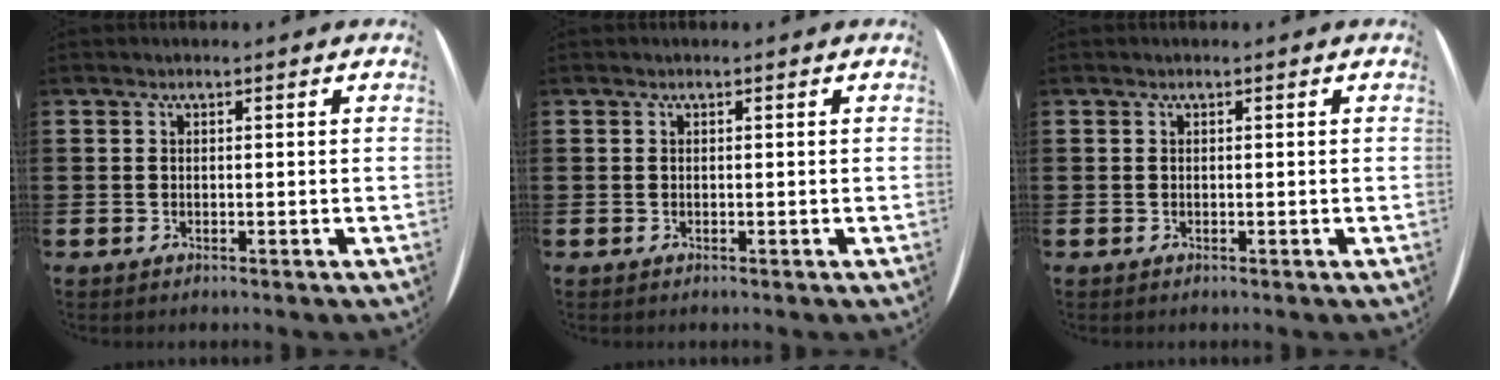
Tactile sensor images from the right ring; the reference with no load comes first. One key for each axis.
{"total": 0.0}
{"total": 0.0}